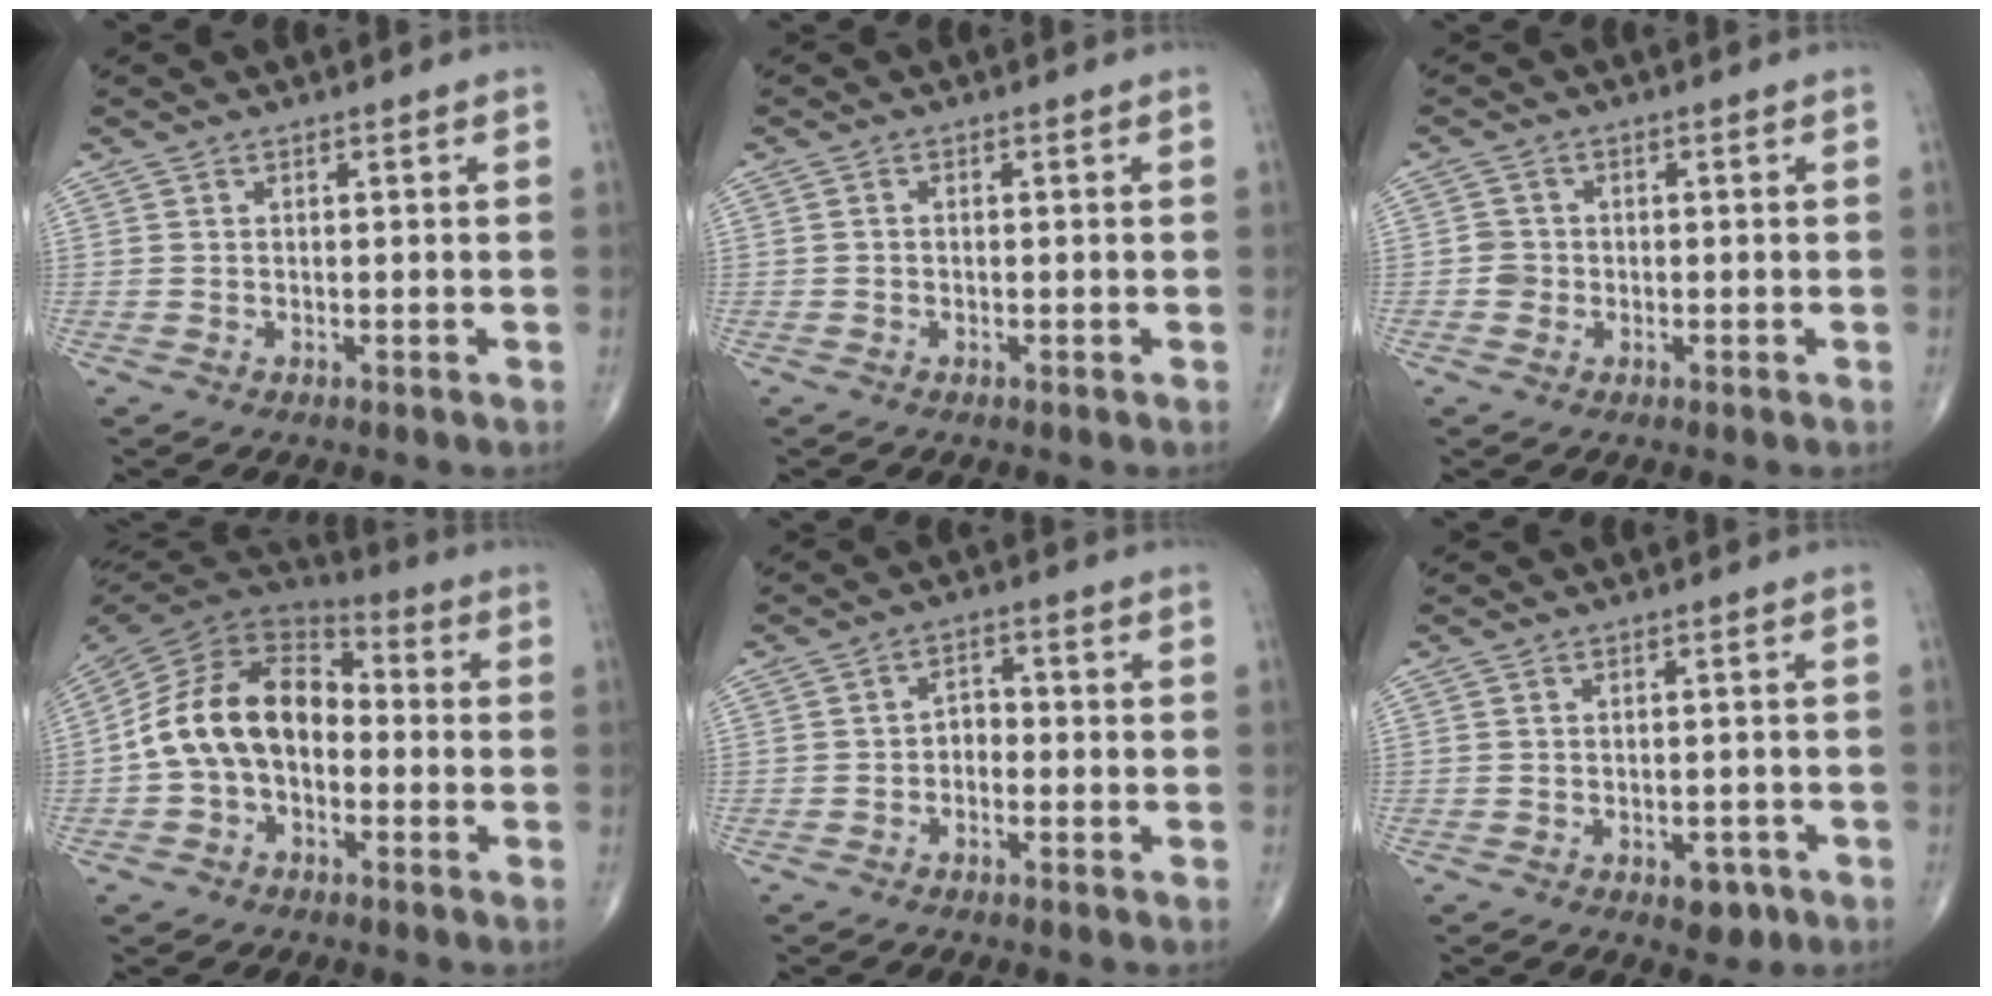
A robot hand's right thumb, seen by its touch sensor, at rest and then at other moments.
{"total": 0.6, "force": [-0.2, 0.4, 0.4], "torque": [-0.005, 0.001, -0.007]}
{"total": 2.2, "force": [-0.5, 2.0, 0.5], "torque": [0.005, 0.008, -0.012]}
{"total": 15.7, "force": [-2.0, 10.8, 11.2], "torque": [-0.187, 0.047, -0.047]}
{"total": 3.0, "force": [-1.2, 2.1, 1.7], "torque": [-0.009, 0.023, -0.032]}
{"total": 4.0, "force": [-2.1, 2.3, 2.5], "torque": [-0.018, 0.010, -0.022]}